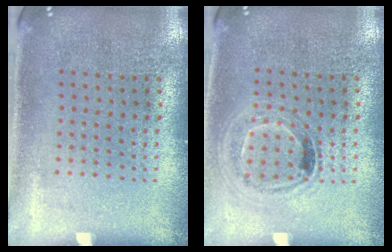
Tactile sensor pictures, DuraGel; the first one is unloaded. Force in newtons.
{"total": 1.0, "press": 0.9, "slide": 0.5}